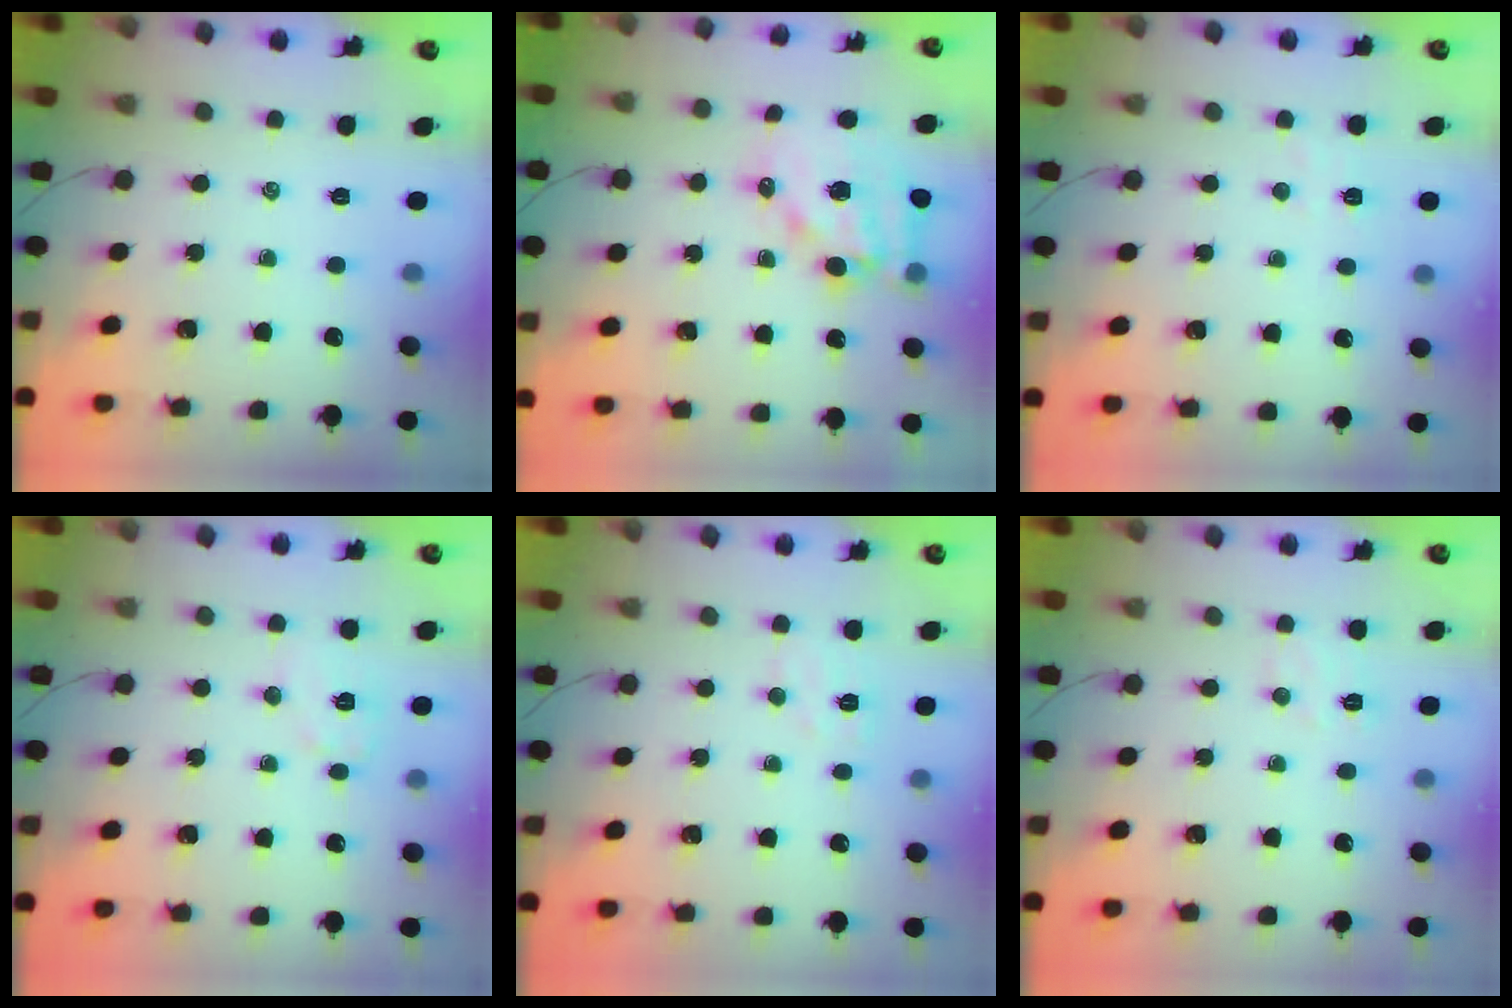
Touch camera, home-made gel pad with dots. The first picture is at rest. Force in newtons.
{"total": 13.8, "press": 13.4, "slide": 3.6}
{"total": 3.6, "press": 3.5, "slide": 0.9}
{"total": 6.5, "press": 6.4, "slide": 0.6}
{"total": 5.5, "press": 5.4, "slide": 1.0}
{"total": 5.4, "press": 5.3, "slide": 1.2}